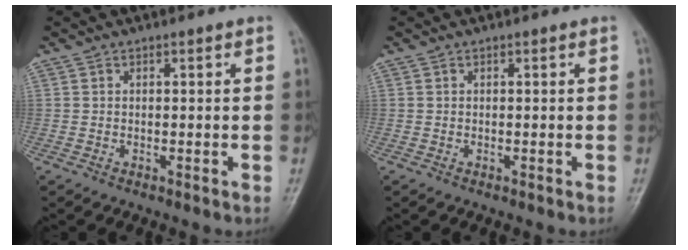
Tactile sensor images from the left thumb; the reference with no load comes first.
{"total": 0.0}